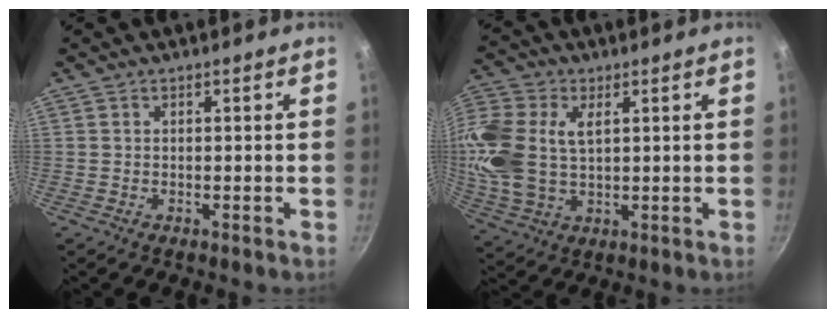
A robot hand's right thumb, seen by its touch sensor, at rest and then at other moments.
{"total": 17.0, "force": [3.5, 11.2, 12.4], "torque": [-0.278, 0.001, 0.067]}